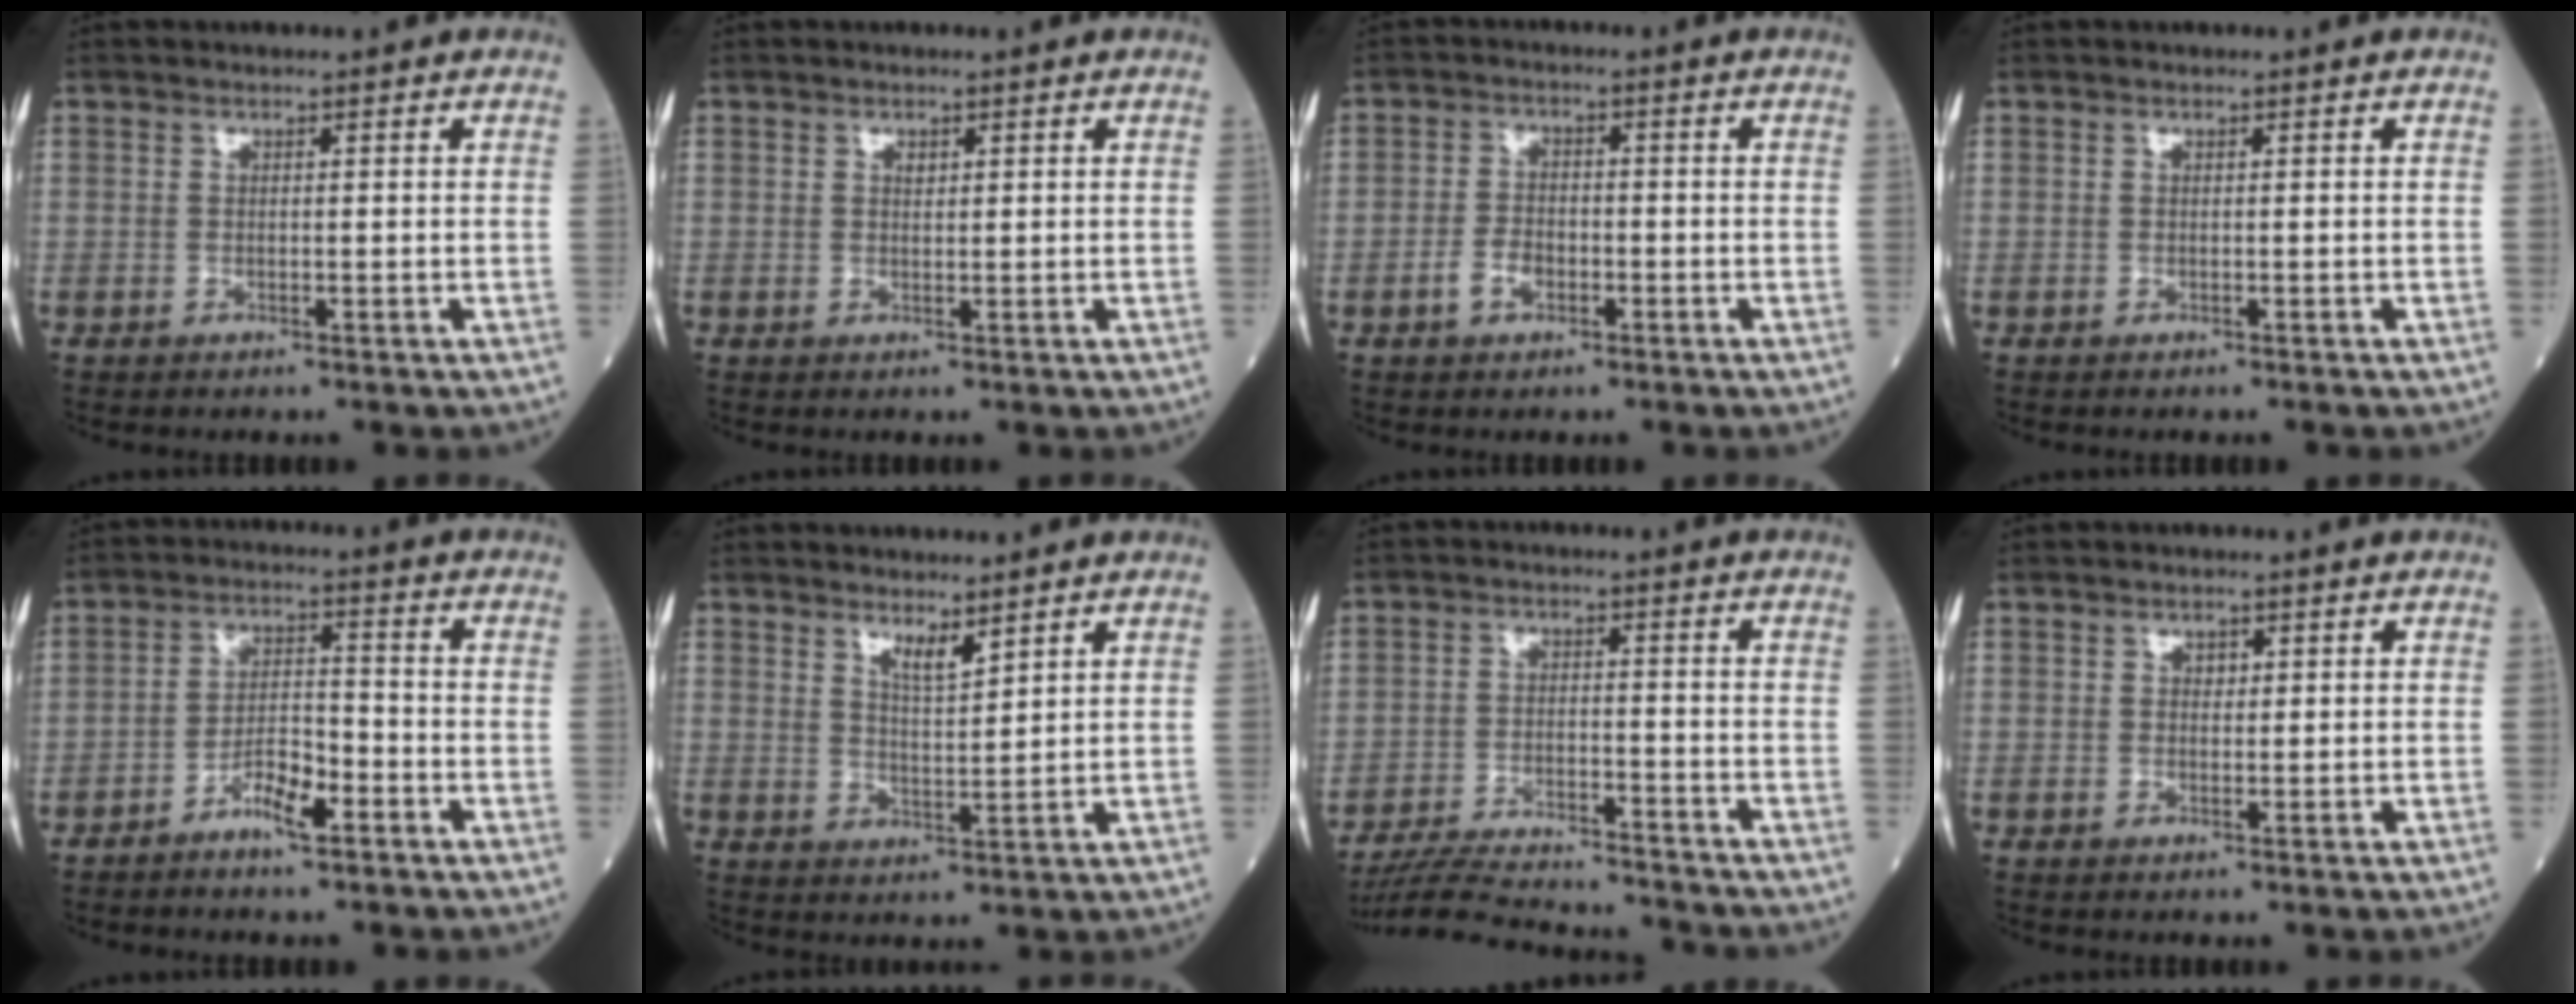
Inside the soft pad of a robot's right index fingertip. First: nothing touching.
{"total": 0.8, "force": [0.4, 0.5, 0.5], "torque": [-0.007, -0.003, 0.007]}
{"total": 3.4, "force": [-1.6, 2.0, 2.2], "torque": [-0.046, 0.005, -0.031]}
{"total": 0.5, "force": [-0.5, 0.0, 0.2], "torque": [0.000, 0.000, -0.009]}
{"total": 5.4, "force": [-3.4, 1.3, 4.0], "torque": [-0.076, 0.009, -0.062]}
{"total": 3.0, "force": [2.5, 0.3, 1.8], "torque": [-0.035, -0.012, 0.048]}
{"total": 12.2, "force": [-11.7, 1.0, 3.4], "torque": [-0.061, -0.005, -0.190]}
{"total": 1.0, "force": [0.4, 0.8, 0.5], "torque": [-0.004, -0.001, 0.005]}